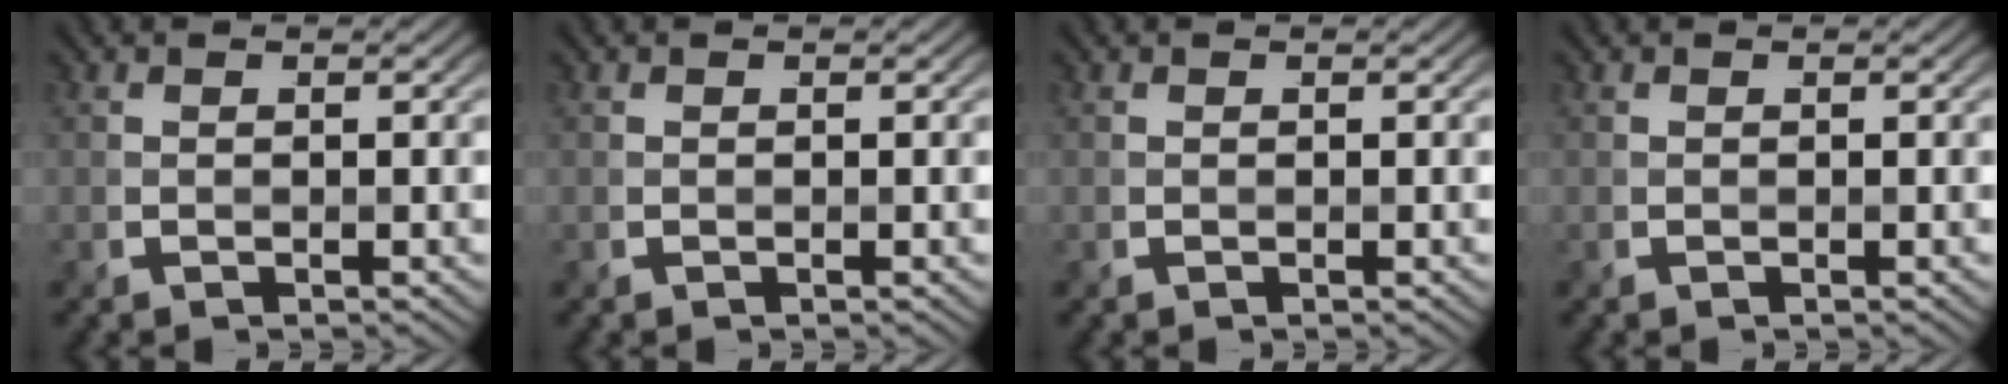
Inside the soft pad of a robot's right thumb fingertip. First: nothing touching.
{"total": 0.0}
{"total": 0.0}
{"total": 0.0}